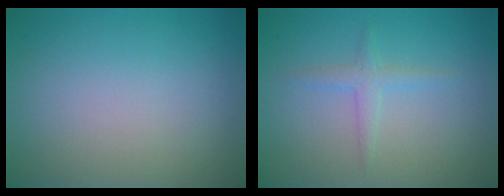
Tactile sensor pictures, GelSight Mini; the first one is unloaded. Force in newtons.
{"total": 1.5, "press": 1.5, "slide": 0.0}